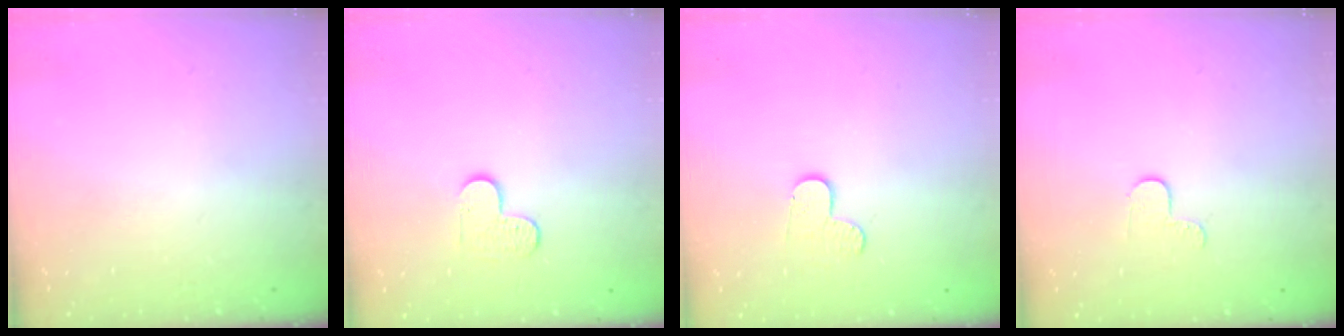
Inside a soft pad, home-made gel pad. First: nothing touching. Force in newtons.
{"total": 4.7, "press": 4.7, "slide": 0.5}
{"total": 3.3, "press": 3.3, "slide": 0.3}
{"total": 4.7, "press": 4.6, "slide": 0.4}